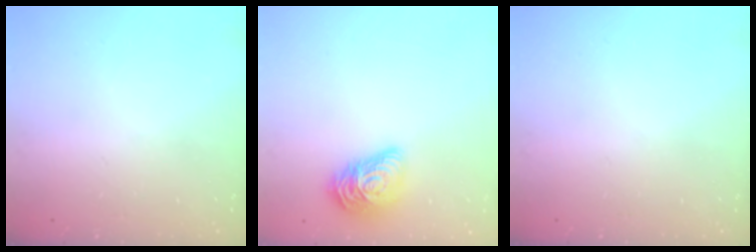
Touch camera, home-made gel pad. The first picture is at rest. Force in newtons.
{"total": 14.0, "press": 14.0, "slide": 0.4}
{"total": 0.0}